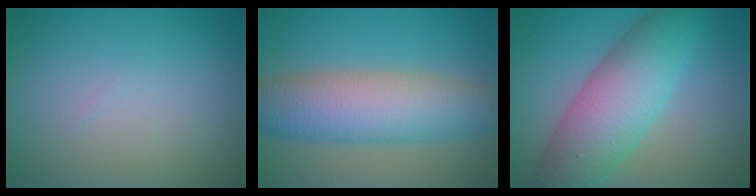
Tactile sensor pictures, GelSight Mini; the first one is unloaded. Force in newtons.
{"total": 7.9, "press": 7.9, "slide": 0.1}
{"total": 8.9, "press": 8.9, "slide": 0.2}